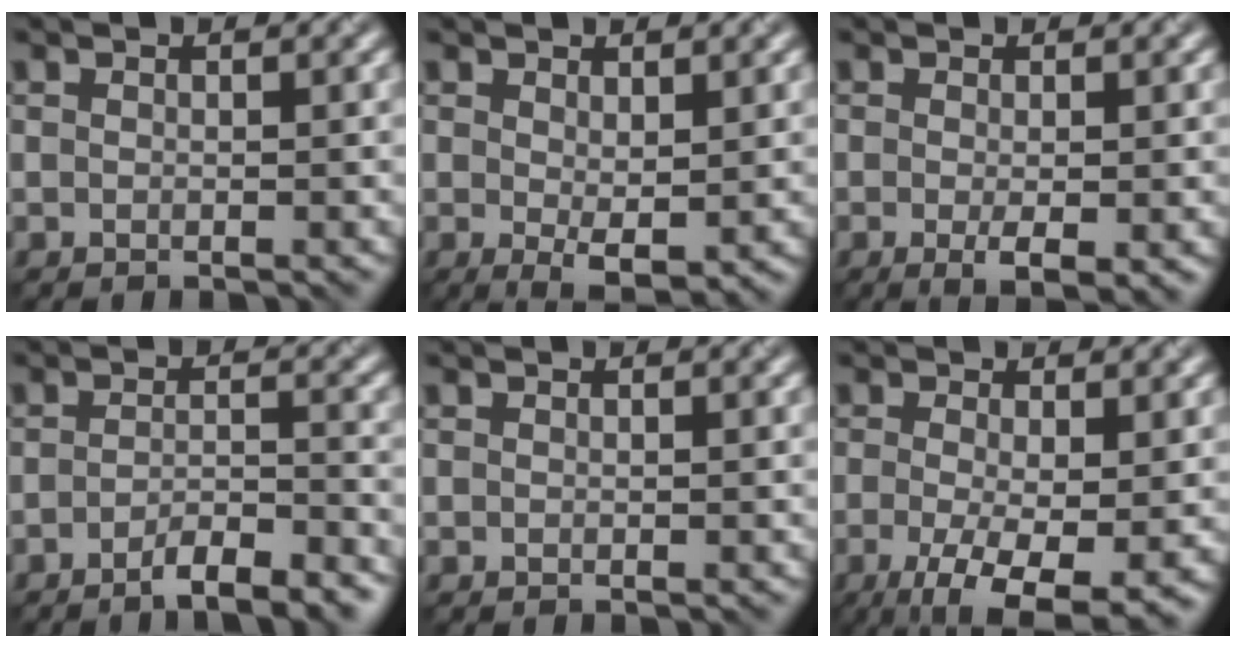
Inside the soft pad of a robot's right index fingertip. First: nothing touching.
{"total": 2.4, "force": [0.4, 0.9, 2.2], "torque": [-0.035, -0.009, 0.012]}
{"total": 2.5, "force": [-0.6, 0.5, 2.4], "torque": [-0.040, -0.010, -0.007]}
{"total": 4.3, "force": [-3.0, 0.9, 2.9], "torque": [-0.037, 0.004, -0.053]}
{"total": 0.0}
{"total": 7.5, "force": [-2.6, 2.4, 6.6], "torque": [-0.124, -0.016, -0.035]}